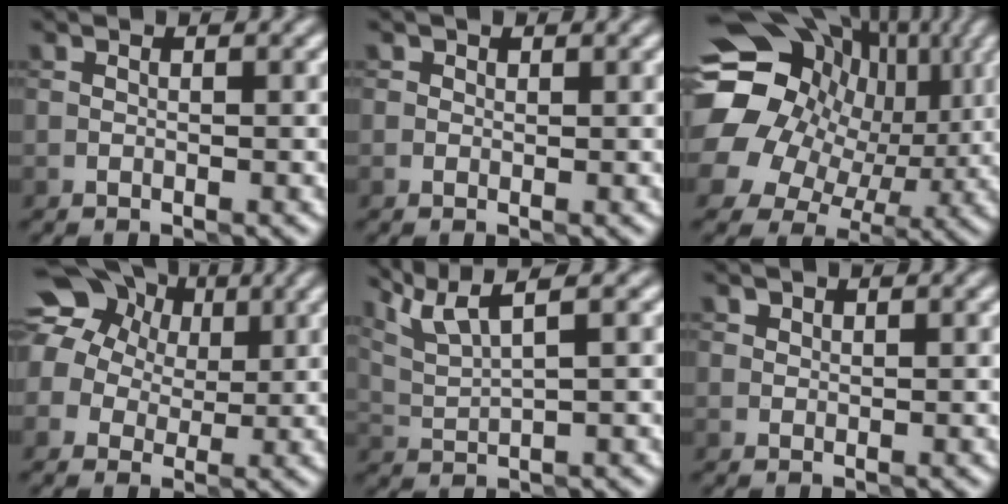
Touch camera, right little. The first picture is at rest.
{"total": 0.9, "force": [0.4, 0.7, 0.3], "torque": [-0.001, -0.001, -0.005]}
{"total": 19.2, "force": [3.4, 16.4, 9.4], "torque": [-0.196, 0.033, 0.047]}
{"total": 13.5, "force": [5.9, 10.5, 6.1], "torque": [-0.142, 0.031, 0.103]}
{"total": 4.9, "force": [3.5, 0.7, 3.3], "torque": [-0.072, 0.017, 0.069]}
{"total": 1.1, "force": [0.7, 0.8, 0.3], "torque": [-0.006, -0.002, 0.009]}